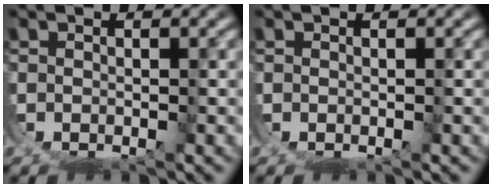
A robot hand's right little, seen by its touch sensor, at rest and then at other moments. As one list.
[{"total": 0.0}]